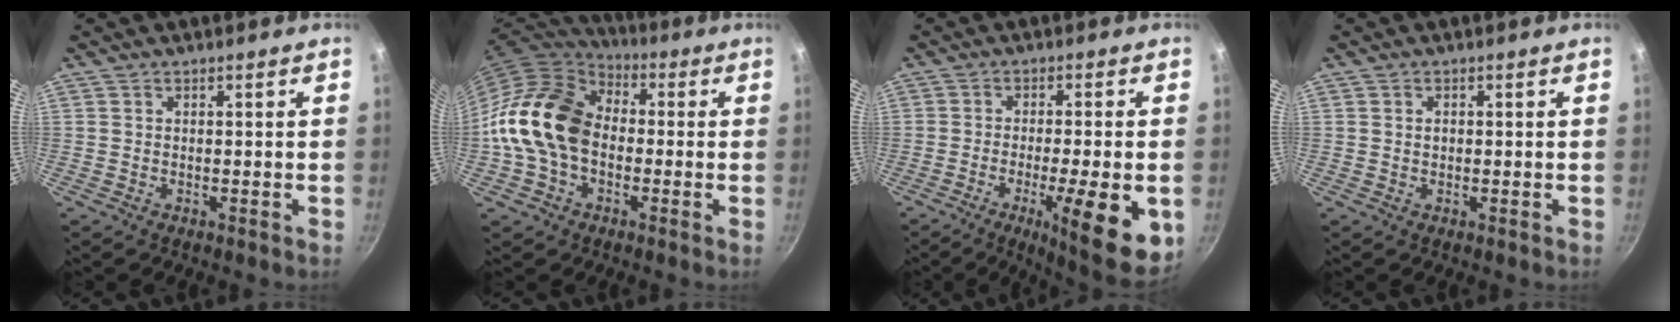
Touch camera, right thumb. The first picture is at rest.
{"total": 16.7, "force": [-1.3, 12.2, 11.4], "torque": [-0.184, 0.040, -0.040]}
{"total": 14.6, "force": [-4.4, 3.3, 13.5], "torque": [-0.184, 0.005, -0.060]}
{"total": 1.0, "force": [0.1, 0.8, 0.6], "torque": [-0.008, 0.003, 0.002]}